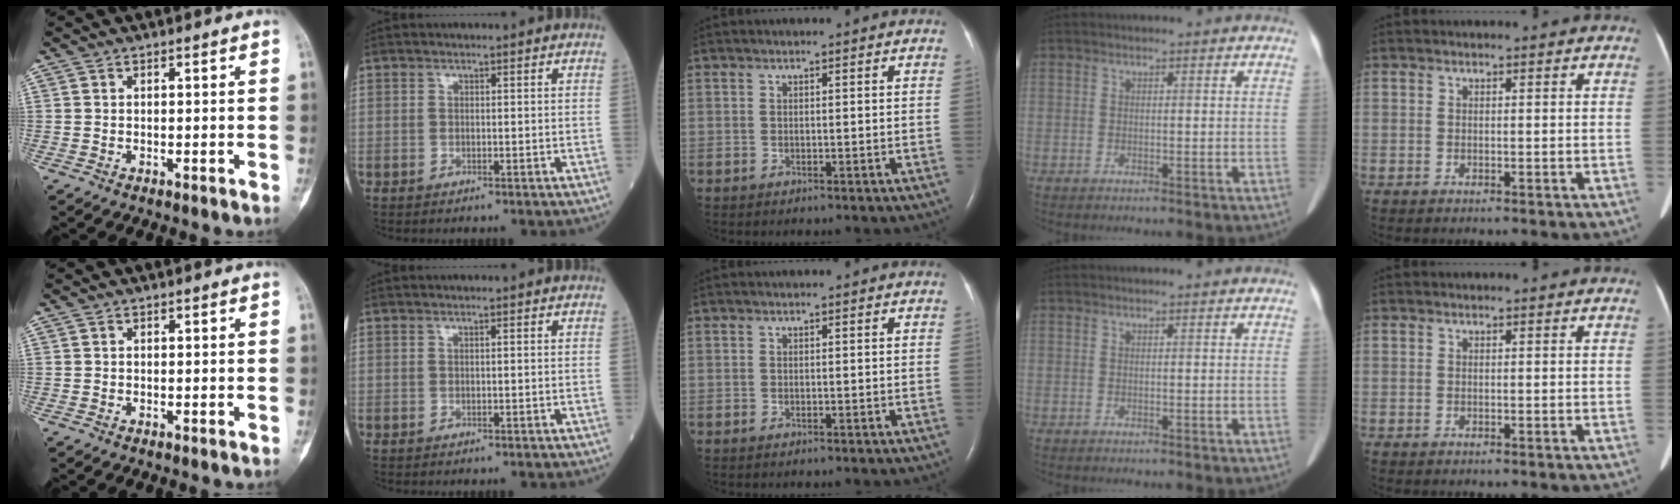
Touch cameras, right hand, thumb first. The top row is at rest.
{}